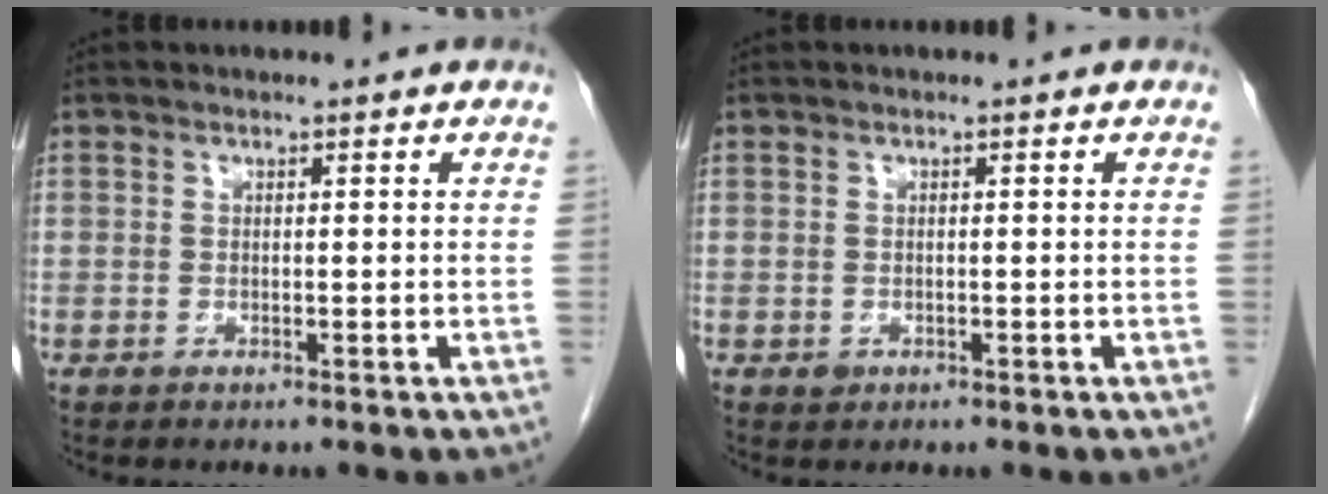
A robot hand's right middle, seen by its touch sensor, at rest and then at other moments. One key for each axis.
{"total": 0.6, "fx": -0.1, "fy": 0.5, "fz": 0.2, "tx": -0.003, "ty": 0.001, "tz": 0.001}